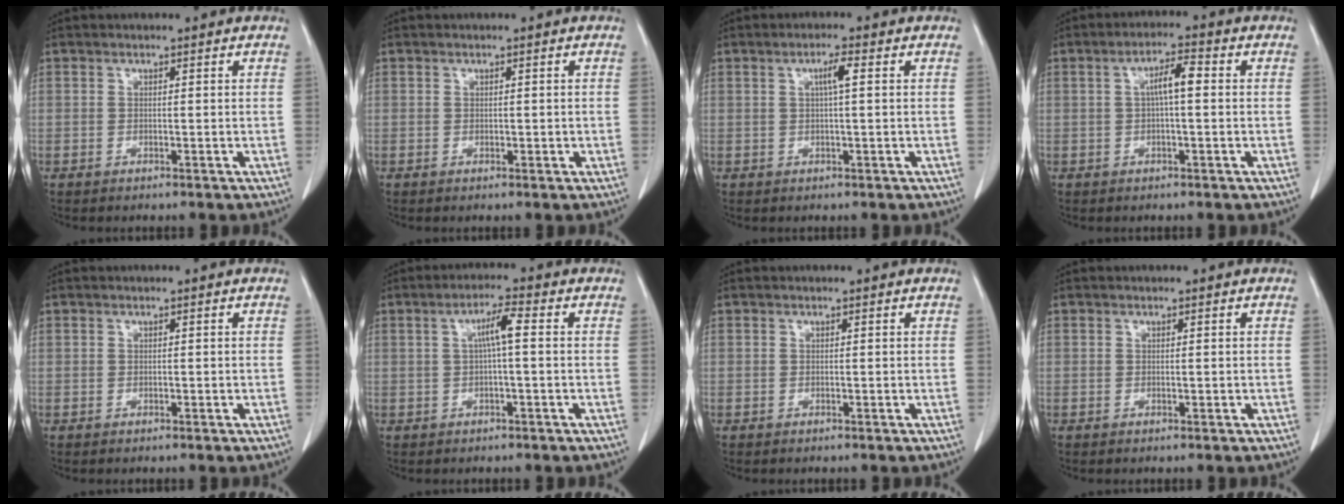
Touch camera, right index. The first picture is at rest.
{"total": 0.7, "force": [-0.1, 0.4, 0.6], "torque": [-0.009, -0.001, 0.001]}
{"total": 2.6, "force": [0.6, 0.1, 2.5], "torque": [-0.045, 0.003, 0.010]}
{"total": 4.3, "force": [0.4, 0.7, 4.2], "torque": [-0.075, 0.011, 0.004]}
{"total": 0.0}
{"total": 4.0, "force": [0.5, 0.3, 3.9], "torque": [-0.072, 0.011, 0.008]}
{"total": 0.0}
{"total": 0.0}